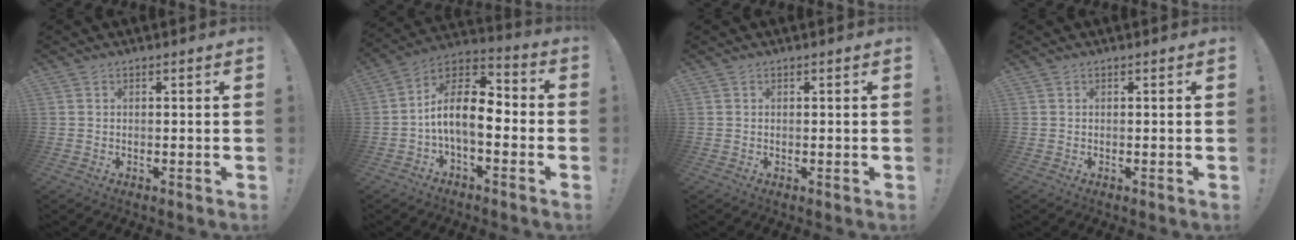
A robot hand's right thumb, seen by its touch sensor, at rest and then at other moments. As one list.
[{"total": 13.4, "force": [-1.8, 6.8, 11.4], "torque": [-0.205, 0.011, -0.029]}, {"total": 0.0}, {"total": 0.0}]